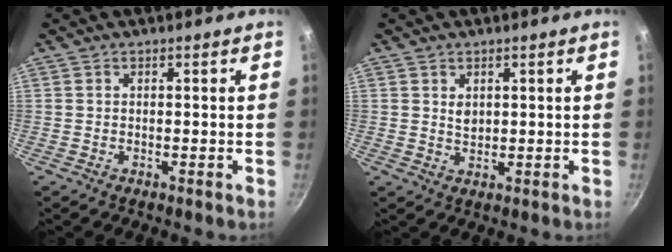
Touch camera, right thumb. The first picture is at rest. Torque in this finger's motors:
{"motor_torque": [0.68, 0.45, 0.20, 0.20, 0.01]}